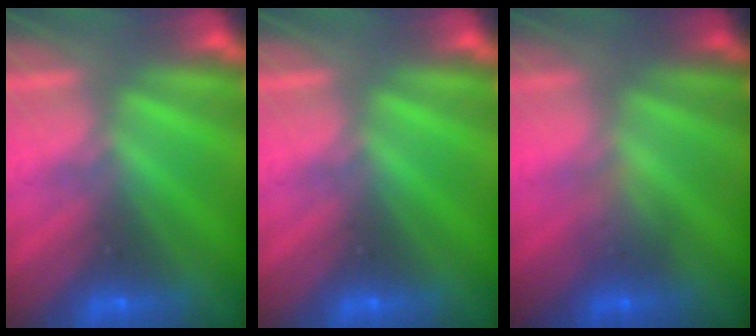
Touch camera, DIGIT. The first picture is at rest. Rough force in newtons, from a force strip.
{"total": 0.0}
{"total": 1.4}